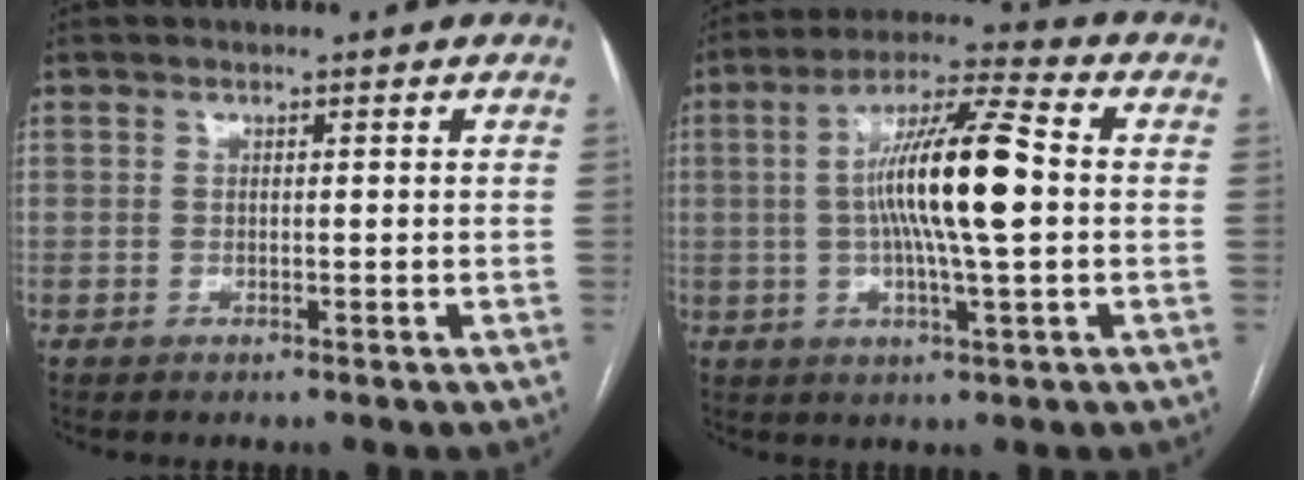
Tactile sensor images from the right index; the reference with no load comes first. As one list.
[{"total": 13.7, "force": [0.3, 0.9, 13.6], "torque": [-0.249, 0.012, 0.000]}]